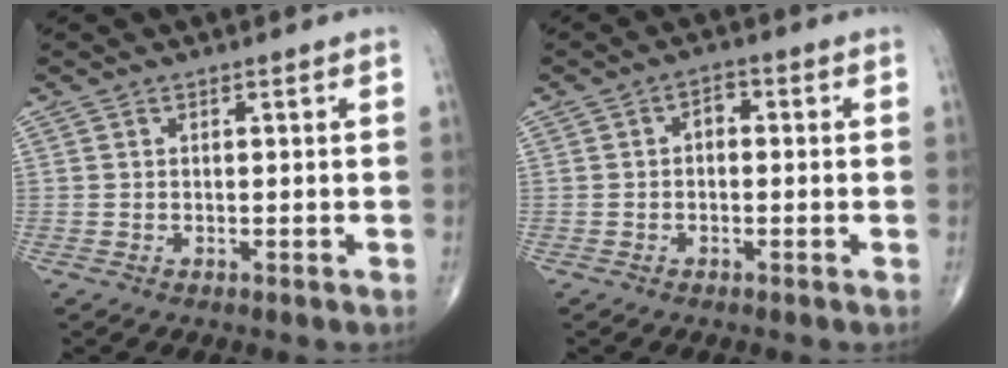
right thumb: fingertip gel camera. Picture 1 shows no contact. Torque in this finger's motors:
{"motor_torque": [-0.19, 0.21, 0.10, 0.24, -0.08]}